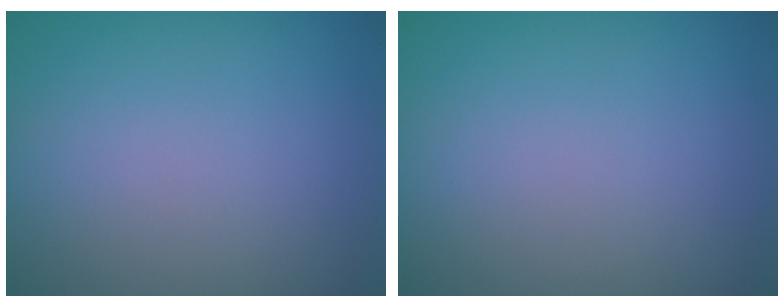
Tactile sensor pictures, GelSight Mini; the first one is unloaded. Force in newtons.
{"total": 0.0}